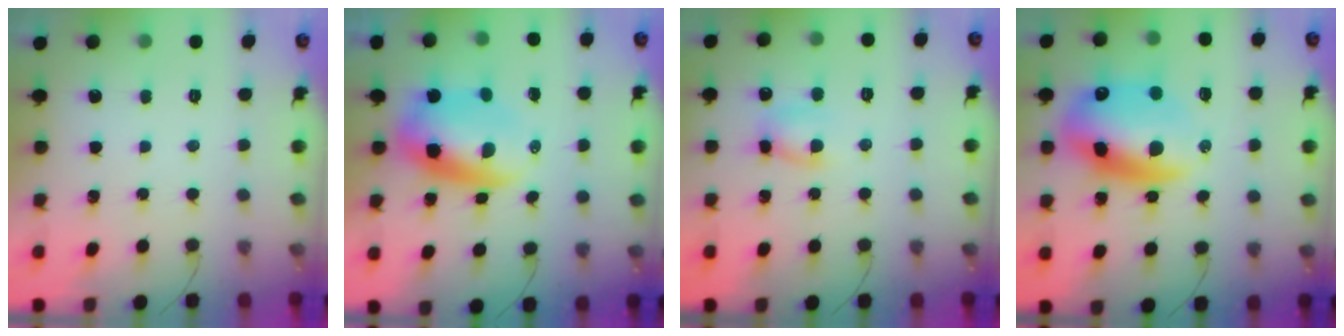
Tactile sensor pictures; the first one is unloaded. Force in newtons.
{"total": 9.0, "press": 8.7, "slide": 2.1}
{"total": 5.7, "press": 5.7, "slide": 0.2}
{"total": 17.1, "press": 16.5, "slide": 4.4}